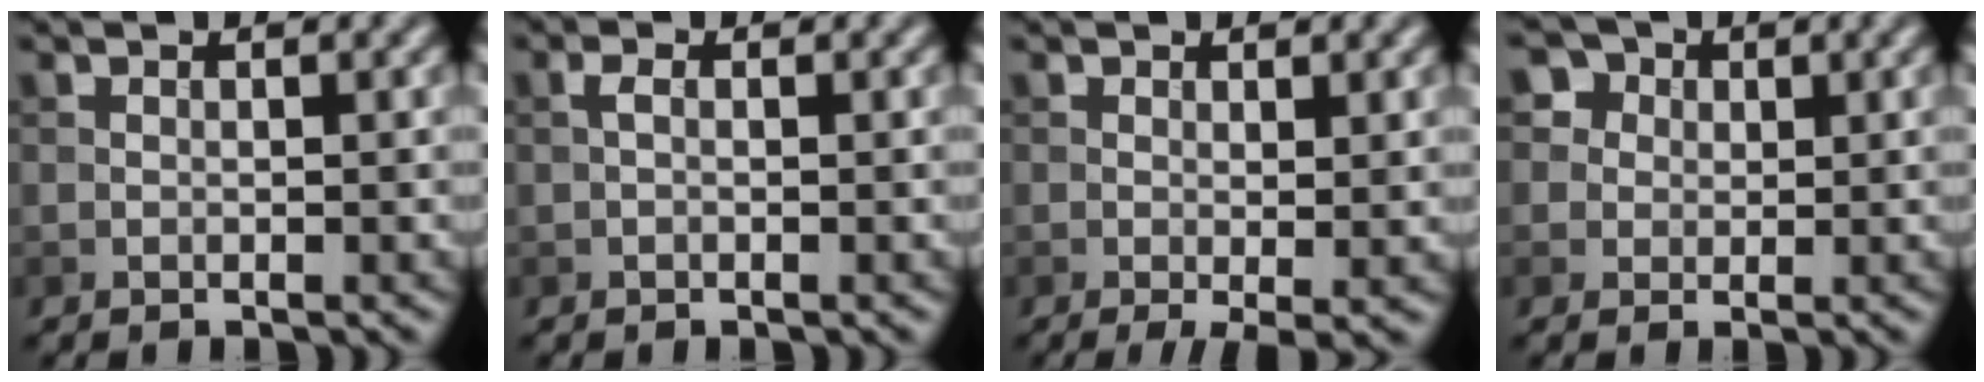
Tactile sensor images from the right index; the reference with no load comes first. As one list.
[{"total": 0.9, "force": [-0.1, 0.4, 0.8], "torque": [-0.017, 0.002, -0.004]}, {"total": 2.1, "force": [-0.2, 0.3, 2.0], "torque": [-0.033, -0.012, -0.003]}, {"total": 4.5, "force": [2.3, 3.6, 1.5], "torque": [-0.029, 0.008, 0.029]}]